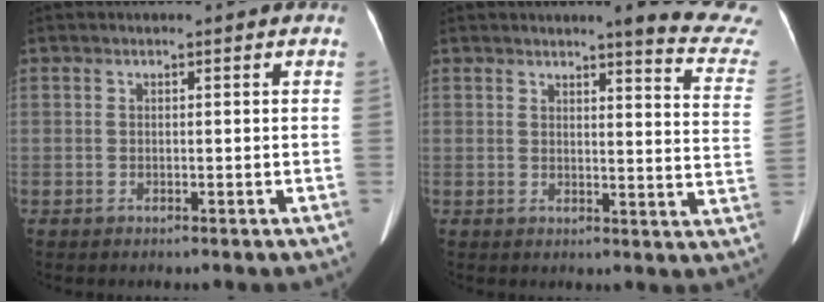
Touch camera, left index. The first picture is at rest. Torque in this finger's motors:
{"motor_torque": [0.62, -1.32, 0.34, 0.05]}